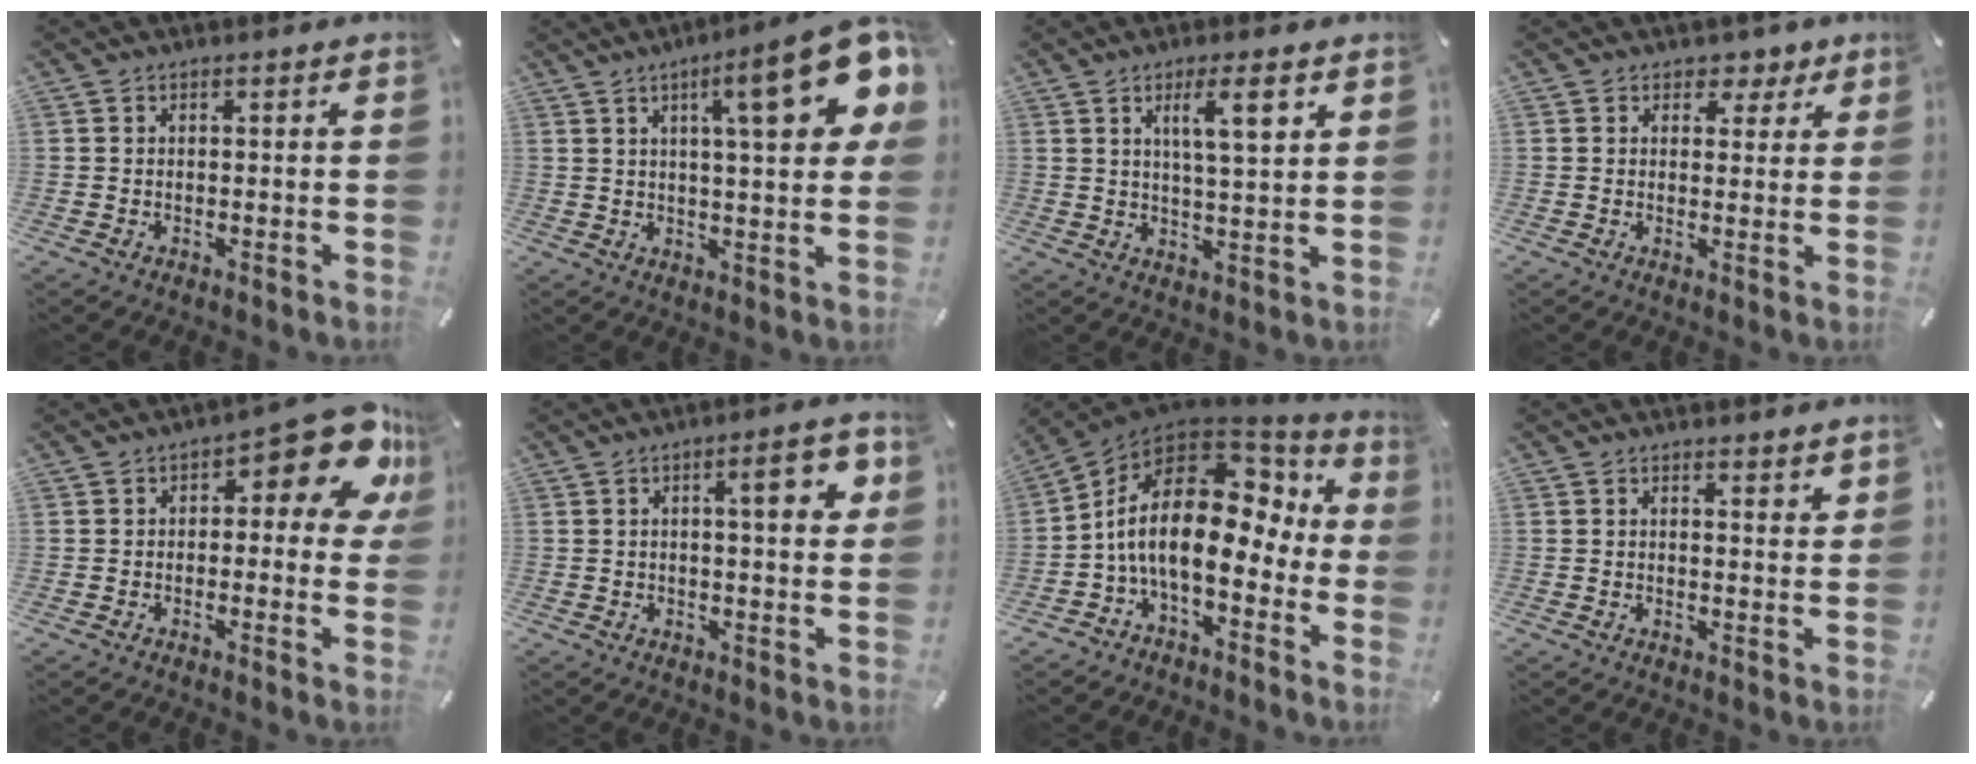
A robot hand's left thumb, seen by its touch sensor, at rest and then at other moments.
{"total": 19.4, "force": [7.8, 4.6, 17.1], "torque": [-0.245, -0.036, 0.109]}
{"total": 8.3, "force": [4.0, 1.5, 7.2], "torque": [-0.117, -0.012, 0.058]}
{"total": 4.0, "force": [2.0, 3.3, 1.0], "torque": [0.008, -0.010, 0.027]}
{"total": 13.2, "force": [6.1, 5.3, 10.4], "torque": [-0.124, -0.054, 0.101]}
{"total": 8.4, "force": [2.9, 2.2, 7.6], "torque": [-0.109, -0.009, 0.038]}
{"total": 17.2, "force": [0.9, 8.9, 14.7], "torque": [-0.294, -0.024, 0.011]}
{"total": 2.0, "force": [1.9, 0.6, 0.5], "torque": [-0.005, -0.012, 0.033]}